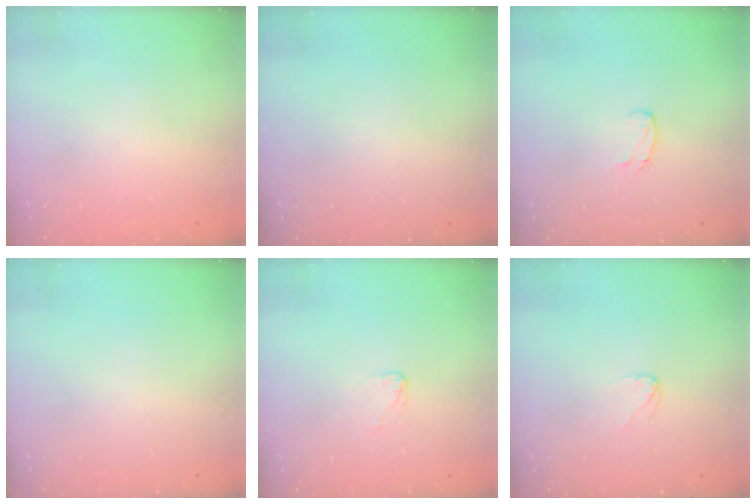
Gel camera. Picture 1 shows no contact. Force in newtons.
{"total": 0.0}
{"total": 5.5, "press": 5.4, "slide": 0.5}
{"total": 0.0}
{"total": 3.0, "press": 3.0, "slide": 0.1}
{"total": 2.3, "press": 2.3, "slide": 0.1}